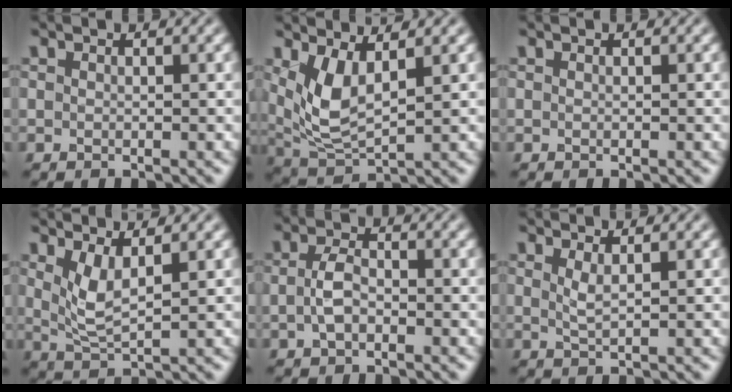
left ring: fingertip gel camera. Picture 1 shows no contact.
{"total": 4.4, "force": [1.4, 1.9, 3.8], "torque": [-0.090, -0.009, 0.038]}
{"total": 0.0}
{"total": 3.0, "force": [1.3, 0.9, 2.6], "torque": [-0.059, -0.011, 0.031]}
{"total": 2.5, "force": [-0.5, 1.4, 2.0], "torque": [-0.044, 0.003, -0.014]}
{"total": 1.4, "force": [0.7, 0.4, 1.2], "torque": [-0.025, -0.003, 0.013]}